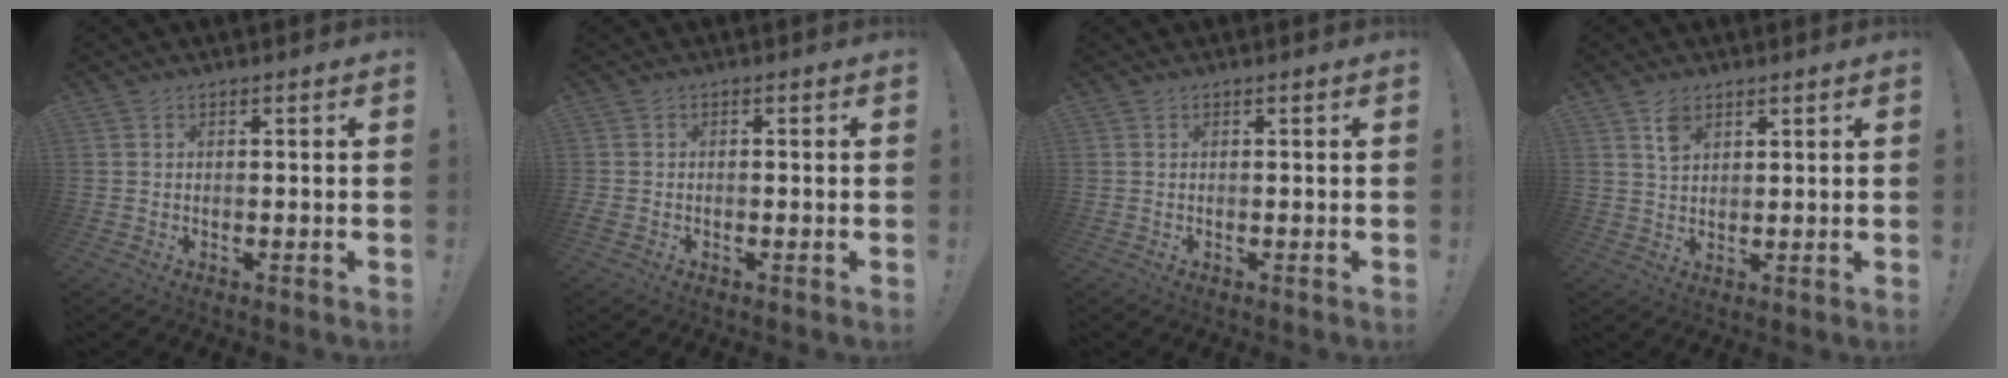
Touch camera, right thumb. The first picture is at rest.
{"total": 0.7, "force": [-0.5, 0.5, 0.3], "torque": [-0.005, 0.002, -0.008]}
{"total": 0.0}
{"total": 4.1, "force": [2.5, 2.4, 2.2], "torque": [-0.030, -0.013, 0.045]}